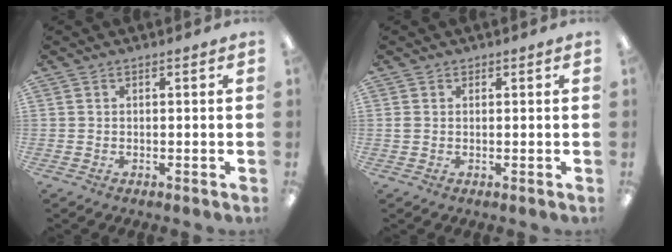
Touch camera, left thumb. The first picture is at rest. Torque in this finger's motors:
{"motor_torque": [-0.18, 0.12, -0.23, 0.17, 0.01]}